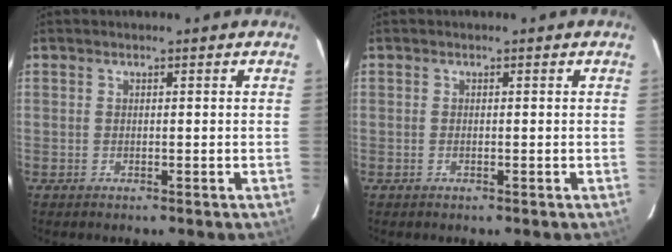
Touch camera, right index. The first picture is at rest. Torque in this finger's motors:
{"motor_torque": [0.11, 0.08, -0.01, 0.01]}